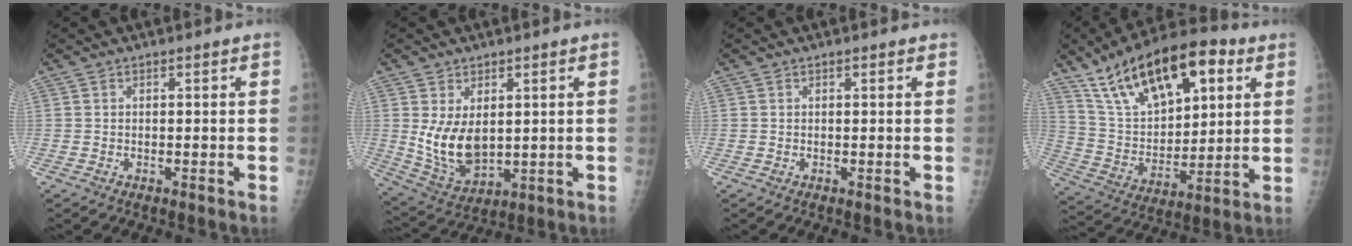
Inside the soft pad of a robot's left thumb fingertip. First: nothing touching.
{"total": 9.7, "force": [1.4, 6.2, 7.4], "torque": [-0.122, -0.021, 0.048]}
{"total": 0.6, "force": [0.4, 0.2, 0.4], "torque": [-0.007, -0.001, 0.003]}
{"total": 23.4, "force": [11.9, 11.2, 16.8], "torque": [-0.250, -0.026, 0.212]}